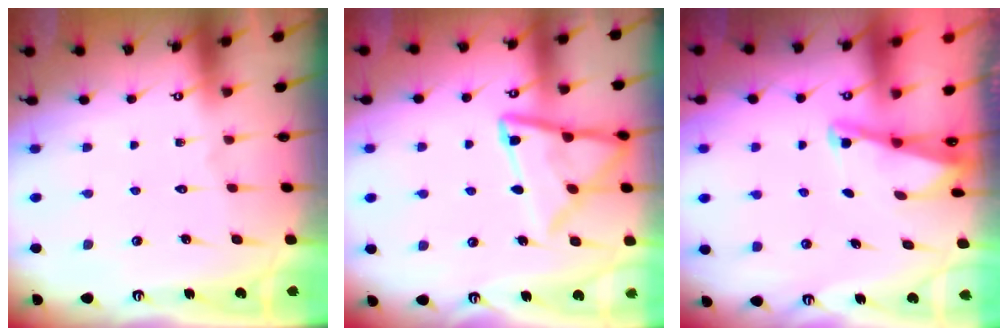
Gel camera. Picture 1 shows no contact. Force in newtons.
{"total": 14.5, "press": 14.4, "slide": 1.3}
{"total": 1.9, "press": 1.9, "slide": 0.4}